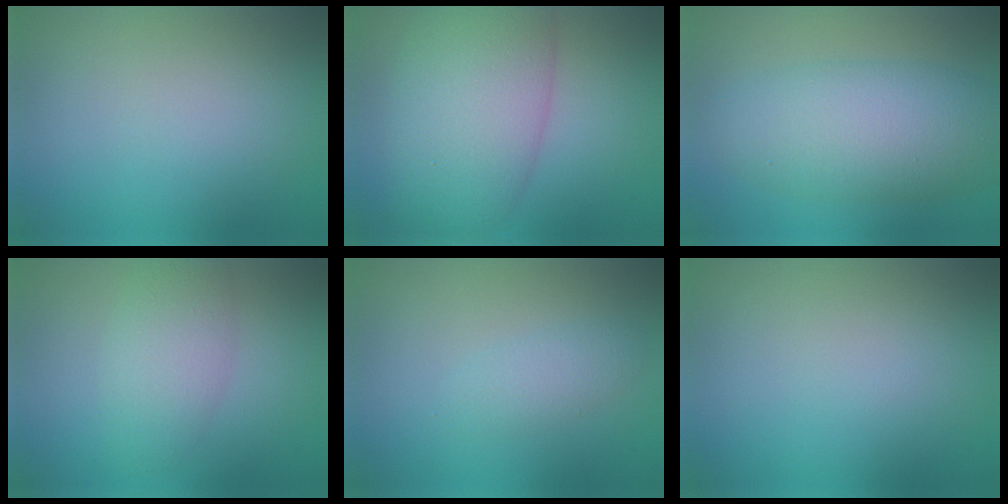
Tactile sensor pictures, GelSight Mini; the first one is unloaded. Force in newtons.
{"total": 10.1, "press": 10.1, "slide": 0.3}
{"total": 7.4, "press": 7.4, "slide": 0.1}
{"total": 2.4, "press": 2.4, "slide": 0.2}
{"total": 1.7, "press": 1.7, "slide": 0.0}
{"total": 0.0}